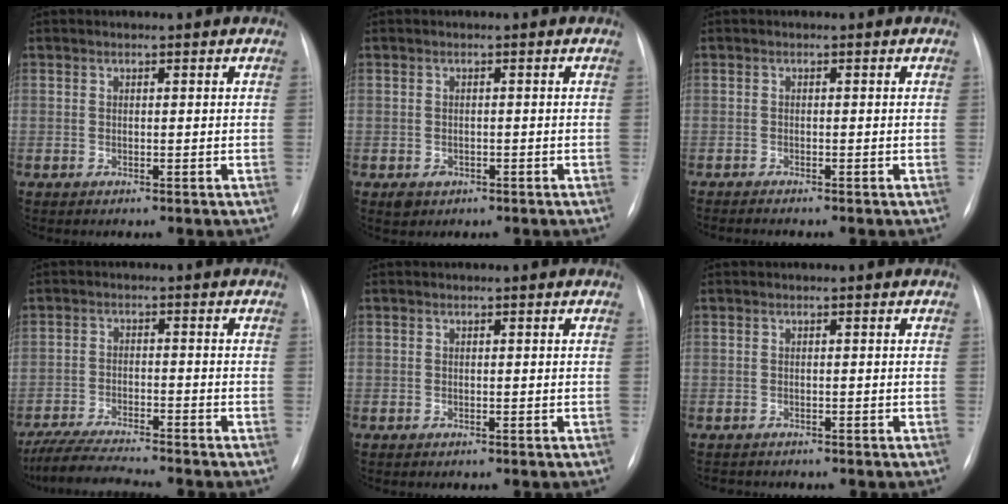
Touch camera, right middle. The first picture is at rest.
{"total": 1.9, "force": [-0.9, 1.5, 0.7], "torque": [-0.009, 0.001, -0.007]}
{"total": 2.5, "force": [-2.2, 0.0, 1.2], "torque": [-0.015, -0.006, -0.029]}
{"total": 9.3, "force": [-8.3, 0.1, 4.1], "torque": [-0.074, -0.022, -0.140]}
{"total": 0.0}
{"total": 2.3, "force": [-2.2, 0.8, 0.4], "torque": [-0.002, -0.005, -0.028]}